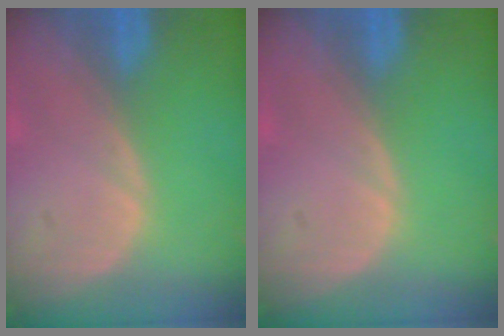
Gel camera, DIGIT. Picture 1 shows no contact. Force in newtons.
{"total": 0.0}